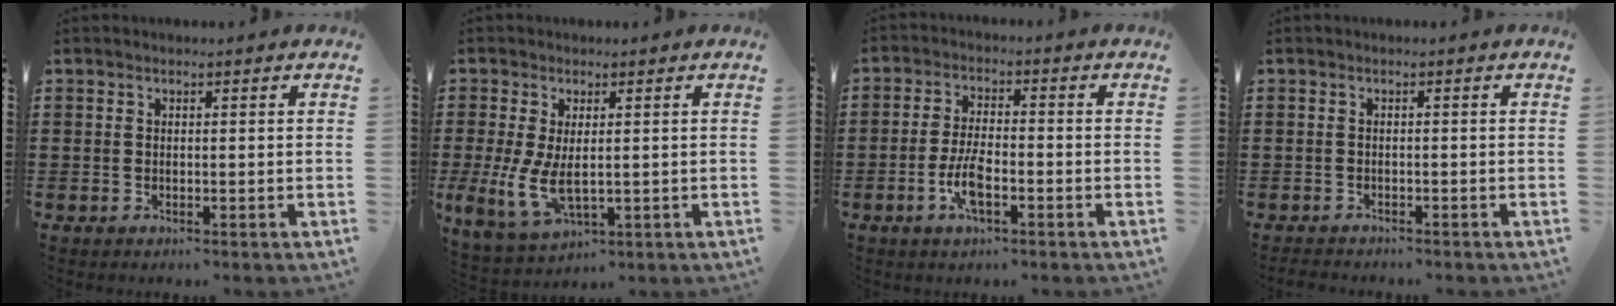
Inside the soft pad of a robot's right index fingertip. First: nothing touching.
{"total": 7.3, "force": [0.3, 3.8, 6.2], "torque": [-0.149, -0.009, 0.008]}
{"total": 5.5, "force": [-2.2, 1.9, 4.7], "torque": [-0.106, -0.001, -0.047]}
{"total": 1.0, "force": [-1.0, 0.1, -0.1], "torque": [-0.001, 0.001, -0.022]}